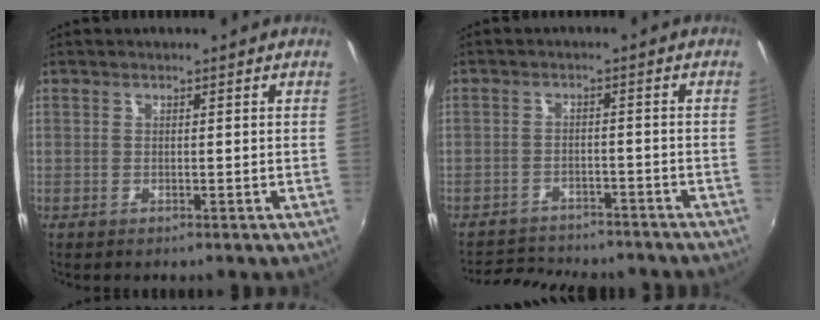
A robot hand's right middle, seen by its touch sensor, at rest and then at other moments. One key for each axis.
{"total": 10.9, "fx": -9.8, "fy": 3.3, "fz": 3.3, "tx": -0.083, "ty": -0.007, "tz": -0.141}